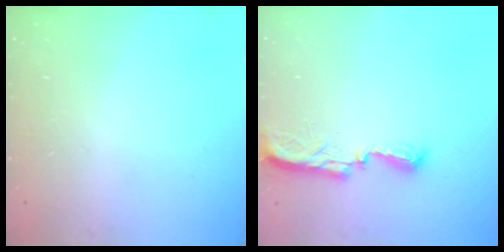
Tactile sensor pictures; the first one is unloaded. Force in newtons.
{"total": 7.7, "press": 7.6, "slide": 0.7}